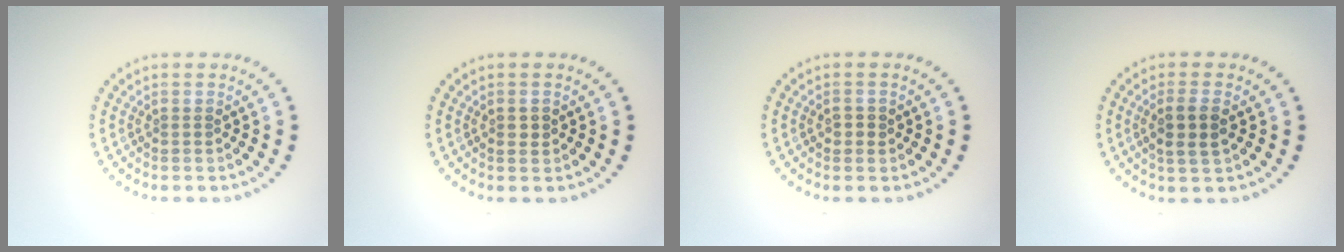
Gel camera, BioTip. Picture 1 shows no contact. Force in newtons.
{"total": 0.9, "press": 0.9, "slide": 0.2}
{"total": 1.0, "press": 1.0, "slide": 0.1}
{"total": 2.7, "press": 2.5, "slide": 1.0}